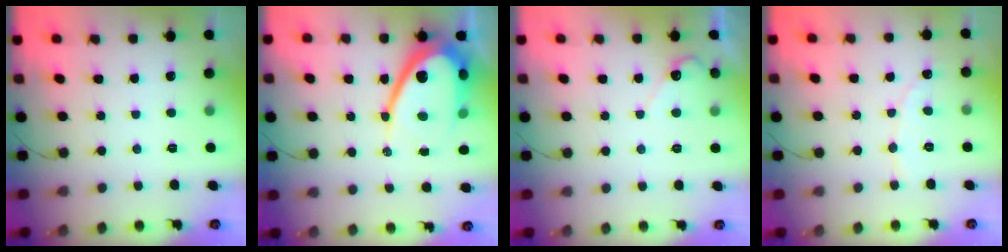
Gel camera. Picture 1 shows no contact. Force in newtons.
{"total": 17.2, "press": 17.1, "slide": 1.5}
{"total": 4.5, "press": 4.5, "slide": 0.3}
{"total": 1.9, "press": 1.8, "slide": 0.2}